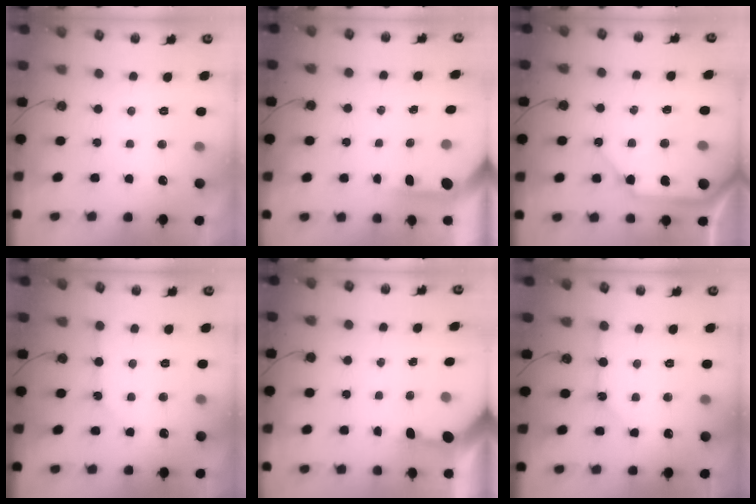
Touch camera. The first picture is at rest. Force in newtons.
{"total": 3.5, "press": 3.5, "slide": 0.3}
{"total": 13.2, "press": 13.1, "slide": 1.6}
{"total": 2.8, "press": 2.7, "slide": 0.4}
{"total": 3.1, "press": 3.1, "slide": 0.4}
{"total": 2.5, "press": 2.5, "slide": 0.2}